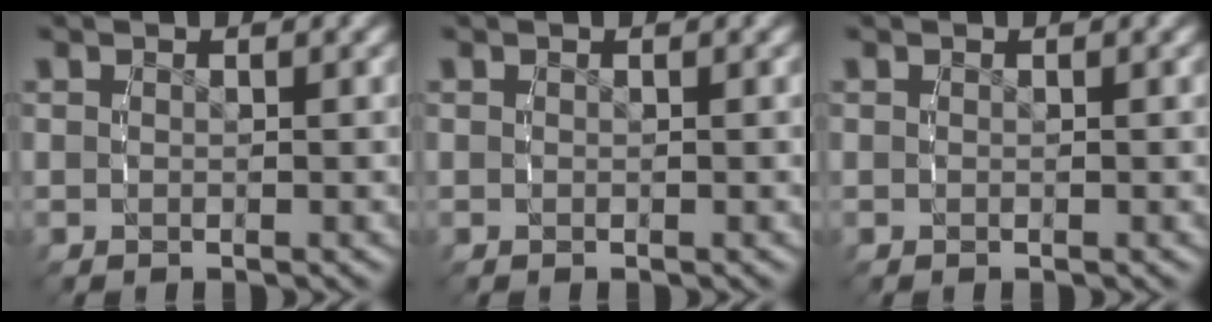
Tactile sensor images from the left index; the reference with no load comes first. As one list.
[{"total": 0.0}, {"total": 0.0}]